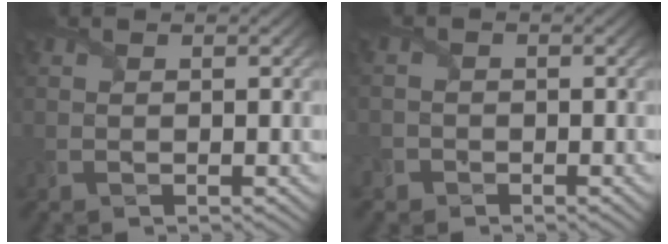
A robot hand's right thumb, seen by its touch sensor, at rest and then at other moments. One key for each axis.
{"total": 2.7, "fx": -1.2, "fy": 2.4, "fz": 0.3, "tx": -0.010, "ty": -0.006, "tz": -0.037}